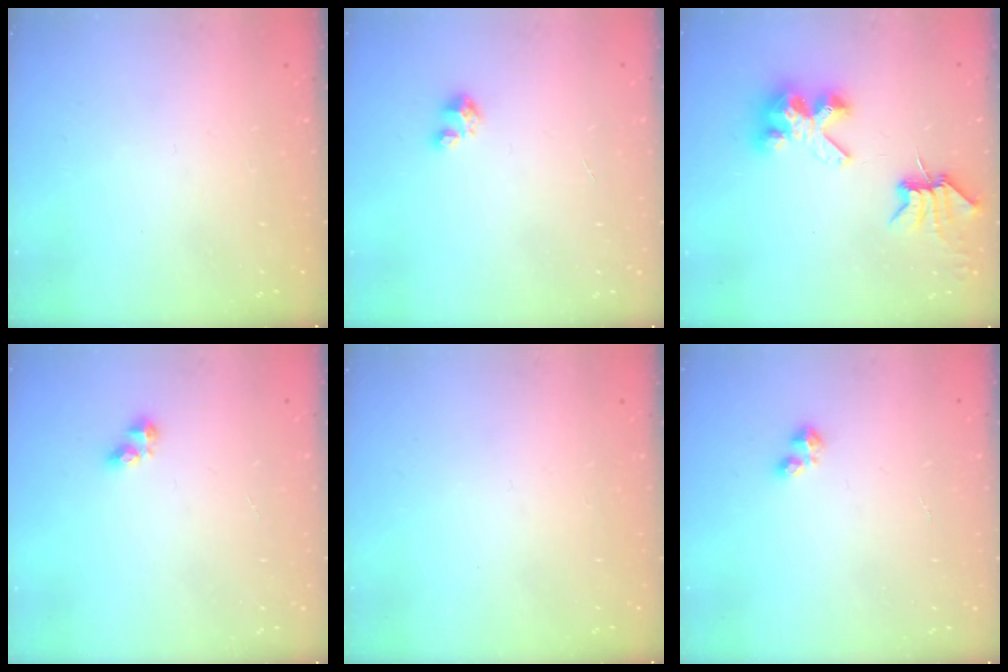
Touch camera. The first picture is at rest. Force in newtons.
{"total": 1.7, "press": 1.7, "slide": 0.1}
{"total": 7.0, "press": 6.9, "slide": 0.6}
{"total": 4.1, "press": 4.1, "slide": 0.6}
{"total": 0.0}
{"total": 2.4, "press": 2.4, "slide": 0.5}